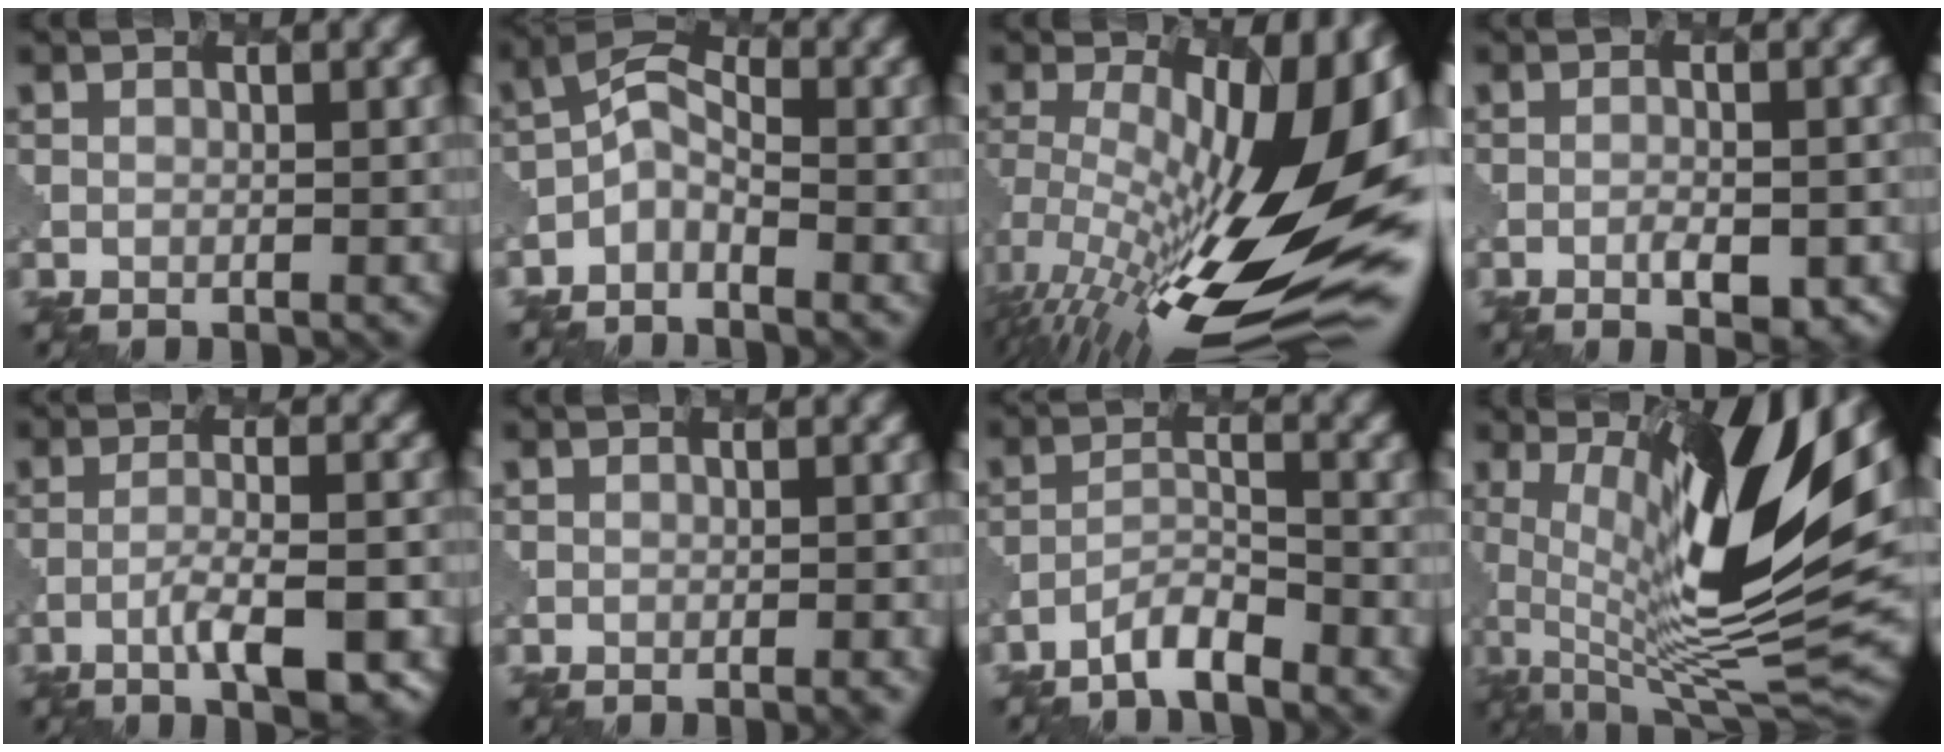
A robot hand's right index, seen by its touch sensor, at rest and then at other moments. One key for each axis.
{"total": 2.5, "fx": -1.5, "fy": 1.3, "fz": 1.5, "tx": -0.030, "ty": 0.010, "tz": -0.037}
{"total": 17.5, "fx": -1.1, "fy": 6.3, "fz": 16.3, "tx": -0.264, "ty": 0.001, "tz": -0.015}
{"total": 2.6, "fx": -1.1, "fy": 0.8, "fz": 2.2, "tx": -0.043, "ty": -0.004, "tz": -0.012}
{"total": 5.5, "fx": -2.5, "fy": 1.2, "fz": 4.7, "tx": -0.082, "ty": 0.002, "tz": -0.037}
{"total": 0.6, "fx": -0.4, "fy": 0.1, "fz": 0.4, "tx": 0.004, "ty": -0.001, "tz": -0.007}
{"total": 3.0, "fx": -2.6, "fy": 0.5, "fz": 1.3, "tx": -0.024, "ty": 0.003, "tz": -0.053}
{"total": 14.4, "fx": 3.1, "fy": 3.8, "fz": 13.5, "tx": -0.223, "ty": -0.002, "tz": 0.068}